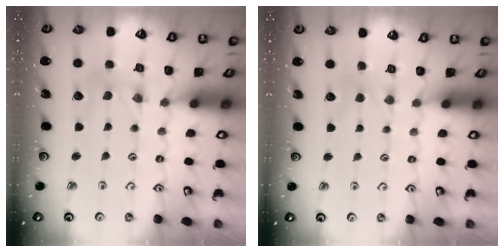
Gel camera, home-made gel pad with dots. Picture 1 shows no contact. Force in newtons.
{"total": 2.1, "press": 2.1, "slide": 0.5}